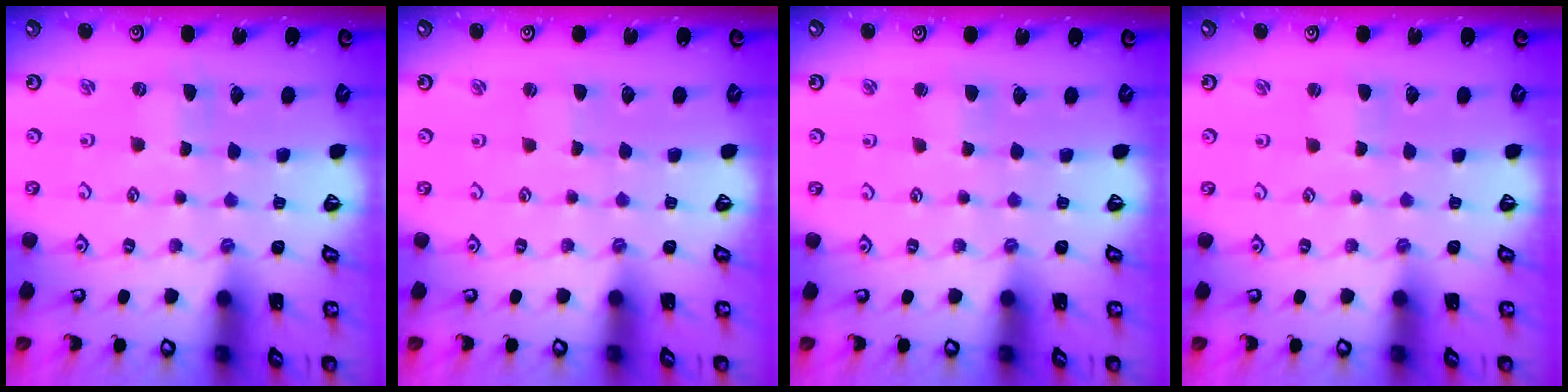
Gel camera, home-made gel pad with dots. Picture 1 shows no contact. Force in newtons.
{"total": 0.0}
{"total": 2.7, "press": 2.7, "slide": 0.3}
{"total": 0.7, "press": 0.7, "slide": 0.2}